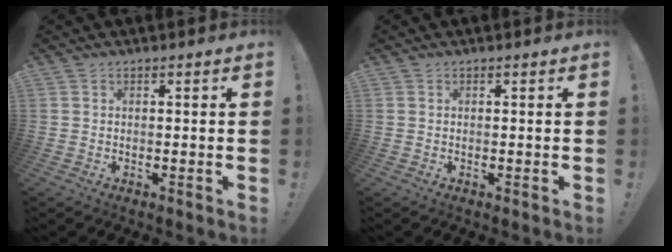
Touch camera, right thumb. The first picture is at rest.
{"total": 0.0}